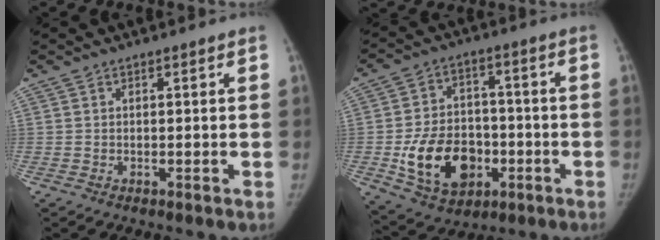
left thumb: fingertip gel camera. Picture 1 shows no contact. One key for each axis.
{"total": 15.8, "fx": -4.2, "fy": 11.6, "fz": 10.0, "tx": -0.131, "ty": 0.019, "tz": -0.056}